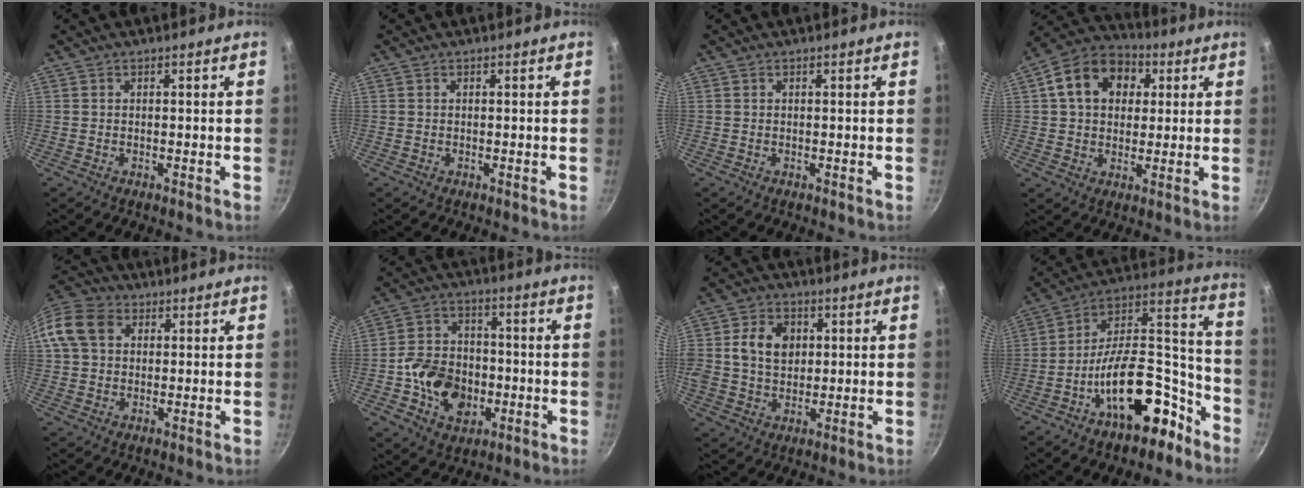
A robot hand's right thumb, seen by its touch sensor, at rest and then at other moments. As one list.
[{"total": 0.0}, {"total": 0.0}, {"total": 14.3, "force": [3.9, 10.7, 8.6], "torque": [-0.122, 0.021, 0.048]}, {"total": 10.8, "force": [2.7, 8.4, 6.3], "torque": [-0.109, 0.019, 0.033]}, {"total": 13.4, "force": [-3.3, 10.3, 7.9], "torque": [-0.107, 0.027, -0.058]}, {"total": 10.3, "force": [1.9, 7.8, 6.4], "torque": [-0.102, 0.006, 0.027]}, {"total": 21.3, "force": [-11.2, 10.4, 14.8], "torque": [-0.169, 0.112, -0.176]}]